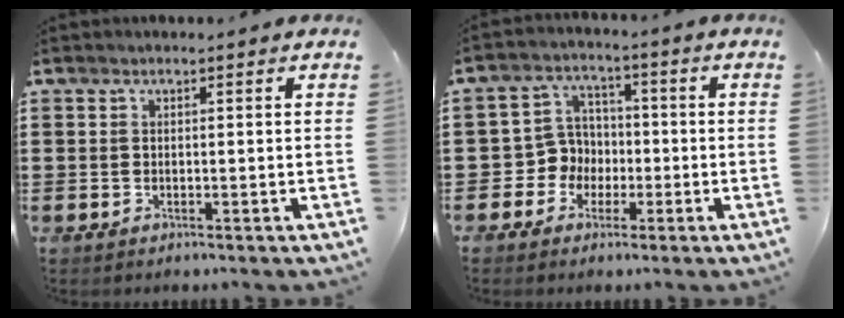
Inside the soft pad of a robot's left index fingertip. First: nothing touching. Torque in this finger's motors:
{"motor_torque": [0.20, 0.19, 0.22, 0.00]}